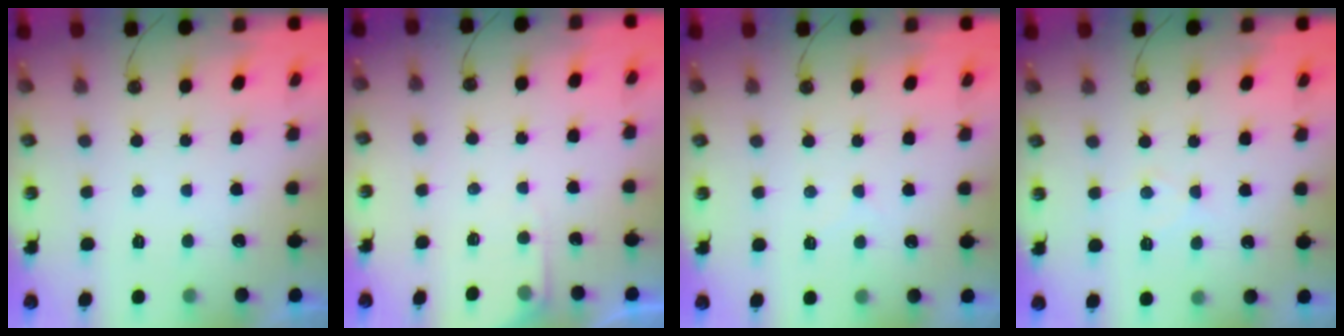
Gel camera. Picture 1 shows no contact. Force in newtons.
{"total": 3.1, "press": 3.0, "slide": 0.5}
{"total": 5.0, "press": 4.9, "slide": 0.7}
{"total": 5.5, "press": 5.4, "slide": 0.8}